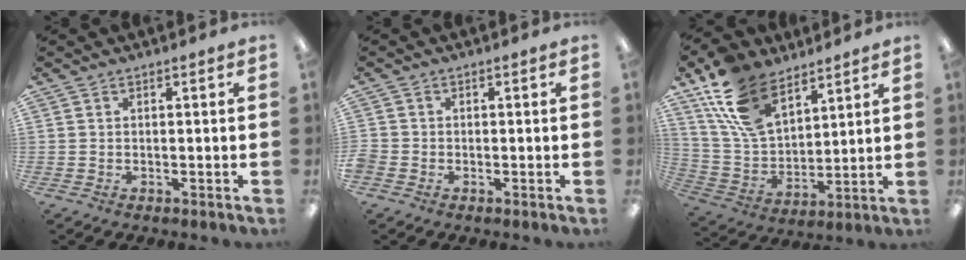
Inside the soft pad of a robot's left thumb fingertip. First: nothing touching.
{"total": 1.5, "force": [-0.8, 1.2, 0.4], "torque": [-0.005, 0.004, -0.016]}
{"total": 16.9, "force": [10.5, 9.5, 9.2], "torque": [-0.197, -0.031, 0.202]}